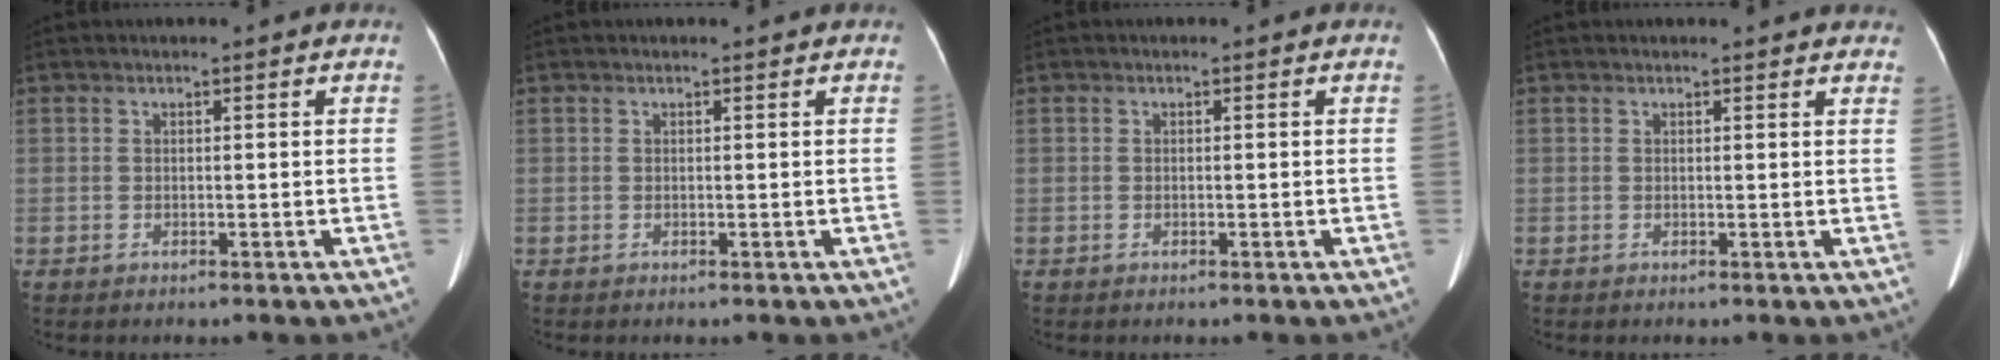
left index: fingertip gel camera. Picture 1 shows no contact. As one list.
[{"total": 1.4, "force": [1.3, 0.1, 0.4], "torque": [-0.011, 0.016, 0.015]}, {"total": 0.0}, {"total": 7.9, "force": [7.4, 1.4, 2.4], "torque": [-0.016, 0.007, 0.063]}]